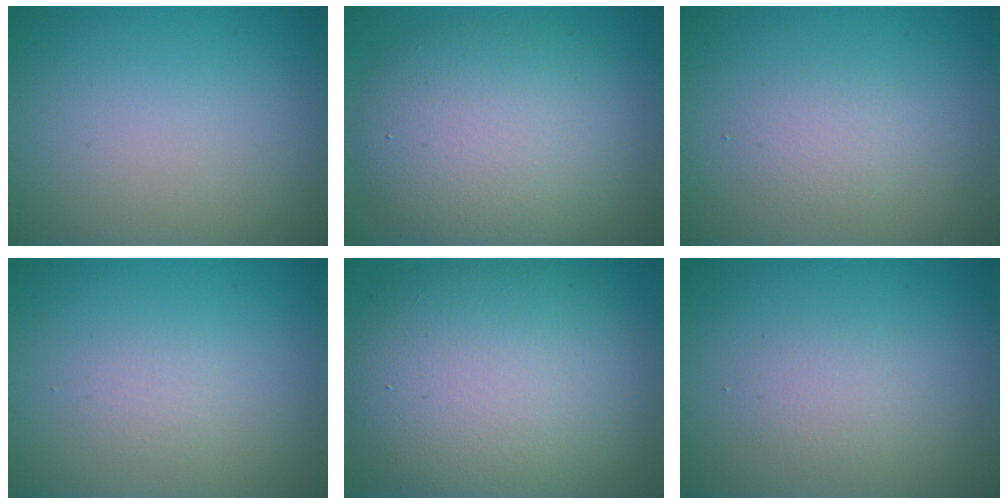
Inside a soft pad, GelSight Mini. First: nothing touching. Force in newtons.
{"total": 7.9, "press": 7.9, "slide": 0.4}
{"total": 1.6, "press": 1.6, "slide": 0.0}
{"total": 0.9, "press": 0.9, "slide": 0.0}
{"total": 12.5, "press": 12.4, "slide": 1.2}
{"total": 1.6, "press": 1.6, "slide": 0.1}